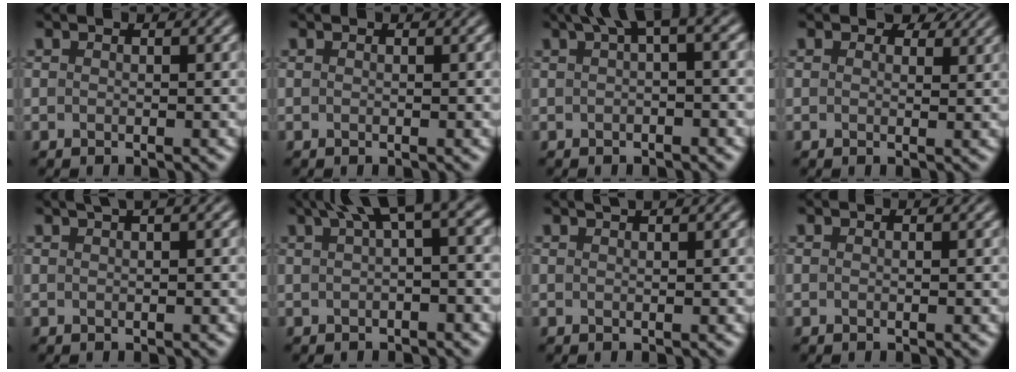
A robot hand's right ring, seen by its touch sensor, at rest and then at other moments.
{"total": 0.0}
{"total": 3.0, "force": [1.0, 0.6, 2.7], "torque": [-0.036, 0.009, 0.013]}
{"total": 2.0, "force": [1.4, 1.1, 1.0], "torque": [-0.014, -0.005, 0.015]}
{"total": 2.4, "force": [1.5, 0.7, 1.7], "torque": [-0.018, 0.003, 0.018]}
{"total": 4.7, "force": [1.8, 1.0, 4.2], "torque": [-0.053, 0.014, 0.026]}
{"total": 1.4, "force": [1.0, 0.4, 0.9], "torque": [-0.006, -0.001, 0.007]}
{"total": 0.0}